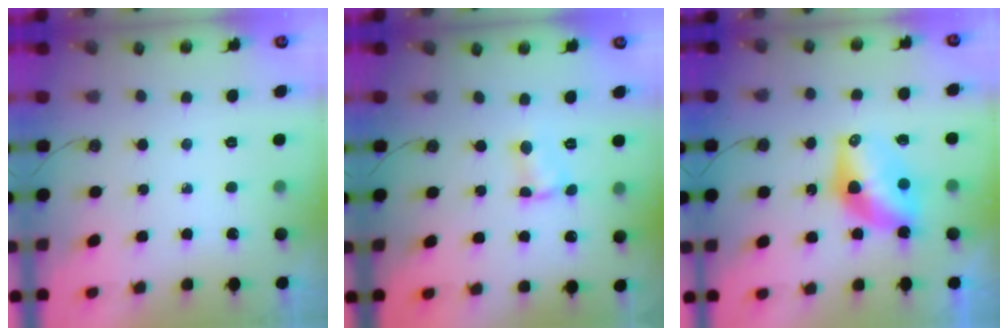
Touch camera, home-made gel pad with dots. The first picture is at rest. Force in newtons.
{"total": 2.5, "press": 2.5, "slide": 0.2}
{"total": 9.8, "press": 9.8, "slide": 0.2}